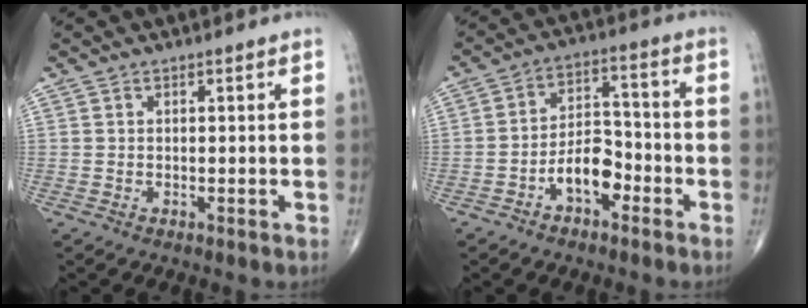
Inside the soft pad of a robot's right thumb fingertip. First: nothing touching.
{"total": 8.1, "force": [-3.9, 4.6, 5.4], "torque": [-0.070, 0.040, -0.073]}